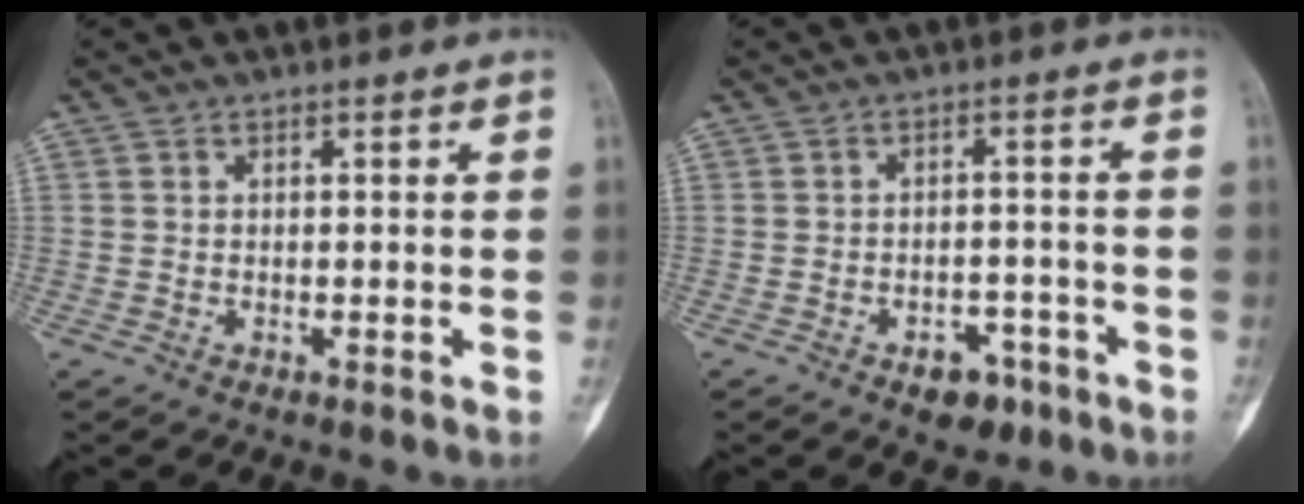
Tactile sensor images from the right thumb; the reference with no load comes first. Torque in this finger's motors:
{"motor_torque": [0.46, 0.38, 0.29, -0.23, 0.15]}